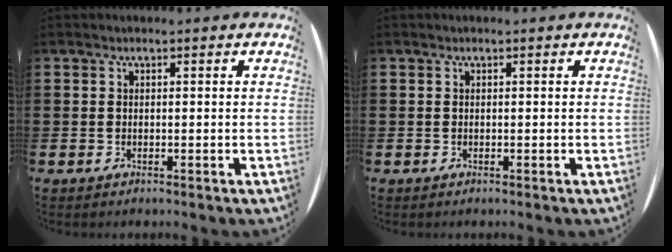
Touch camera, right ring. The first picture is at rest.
{"total": 0.0}